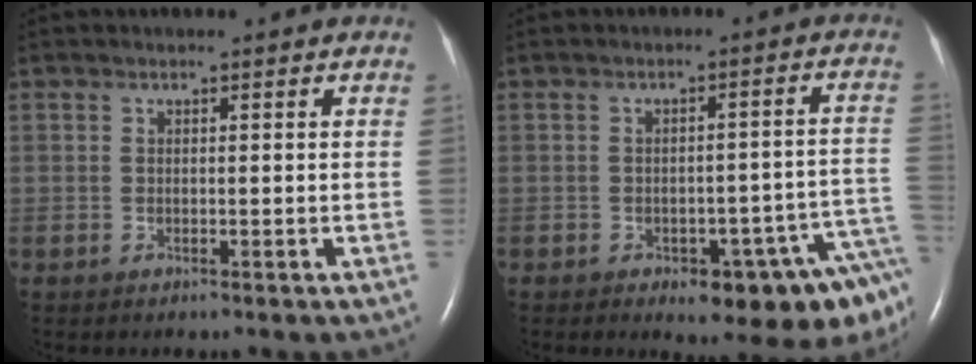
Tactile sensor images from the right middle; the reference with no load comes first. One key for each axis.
{"total": 12.7, "fx": -7.4, "fy": 3.0, "fz": 9.9, "tx": -0.050, "ty": 0.037, "tz": -0.087}